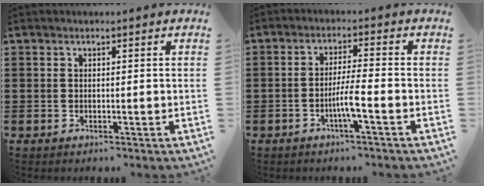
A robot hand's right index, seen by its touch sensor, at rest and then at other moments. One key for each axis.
{"total": 4.6, "fx": -1.9, "fy": 0.0, "fz": 4.2, "tx": -0.087, "ty": -0.012, "tz": -0.040}